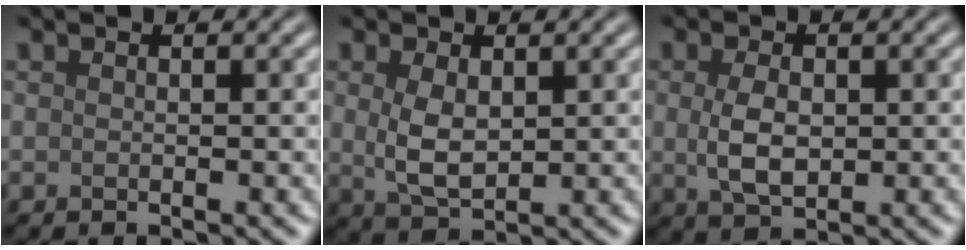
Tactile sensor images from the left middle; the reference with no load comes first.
{"total": 3.5, "force": [0.6, 2.0, 2.8], "torque": [-0.068, -0.002, 0.017]}
{"total": 3.5, "force": [0.1, 2.1, 2.8], "torque": [-0.065, 0.001, 0.005]}